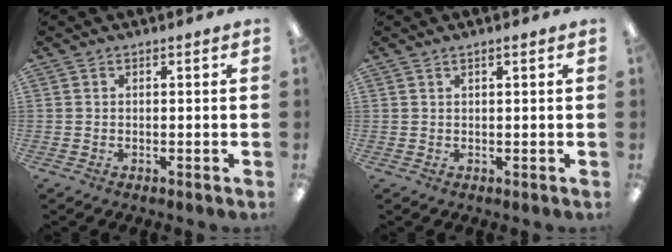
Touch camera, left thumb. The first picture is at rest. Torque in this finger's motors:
{"motor_torque": [-0.32, -0.06, -0.05, 0.05, 0.04]}